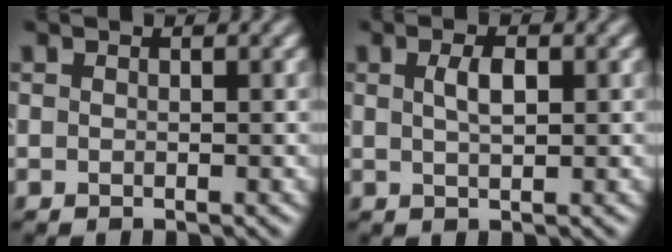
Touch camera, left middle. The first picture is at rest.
{"total": 1.9, "force": [0.7, 0.5, 1.7], "torque": [-0.039, 0.006, 0.012]}